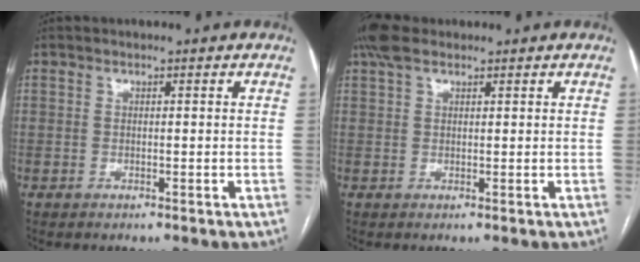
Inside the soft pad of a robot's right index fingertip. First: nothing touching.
{"total": 4.1, "force": [2.9, 1.6, 2.3], "torque": [-0.057, 0.026, 0.059]}